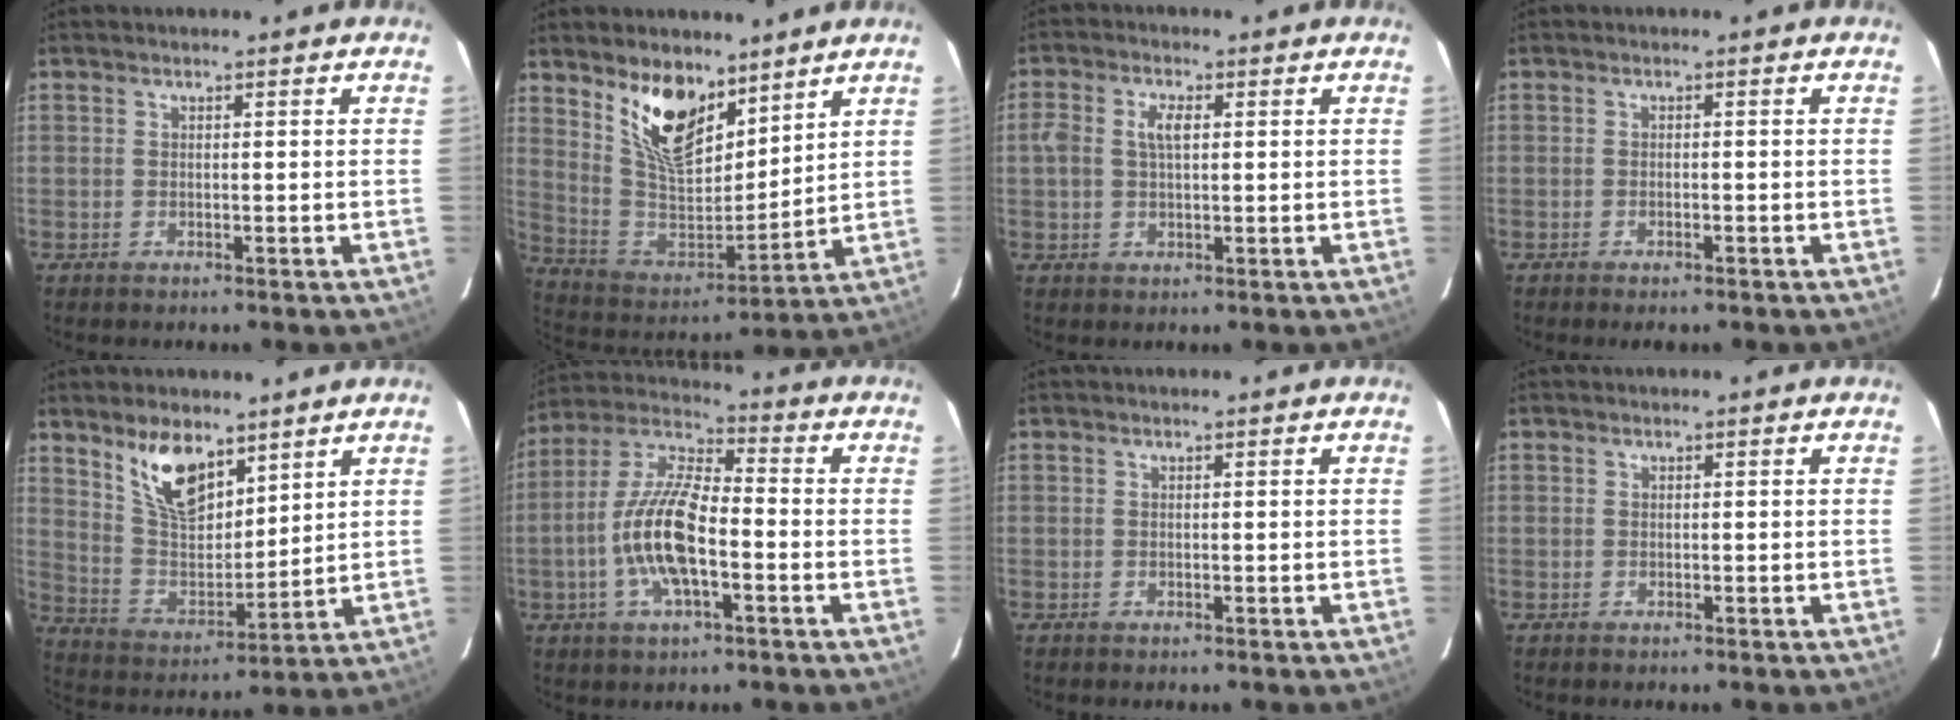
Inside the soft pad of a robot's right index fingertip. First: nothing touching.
{"total": 15.1, "force": [9.9, 6.9, 9.0], "torque": [-0.172, -0.011, 0.195]}
{"total": 4.4, "force": [0.6, 2.4, 3.6], "torque": [-0.068, 0.010, 0.011]}
{"total": 1.5, "force": [-1.2, 0.5, 0.7], "torque": [-0.014, -0.001, -0.018]}
{"total": 12.2, "force": [8.0, 5.7, 7.3], "torque": [-0.135, 0.001, 0.161]}
{"total": 13.8, "force": [-3.6, 4.9, 12.4], "torque": [-0.253, 0.003, -0.072]}
{"total": 0.0}
{"total": 0.6, "force": [-0.2, 0.6, -0.1], "torque": [0.003, 0.001, -0.002]}